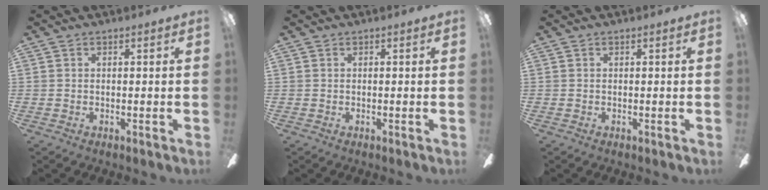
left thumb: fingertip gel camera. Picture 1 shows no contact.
{"total": 0.0}
{"total": 0.0}